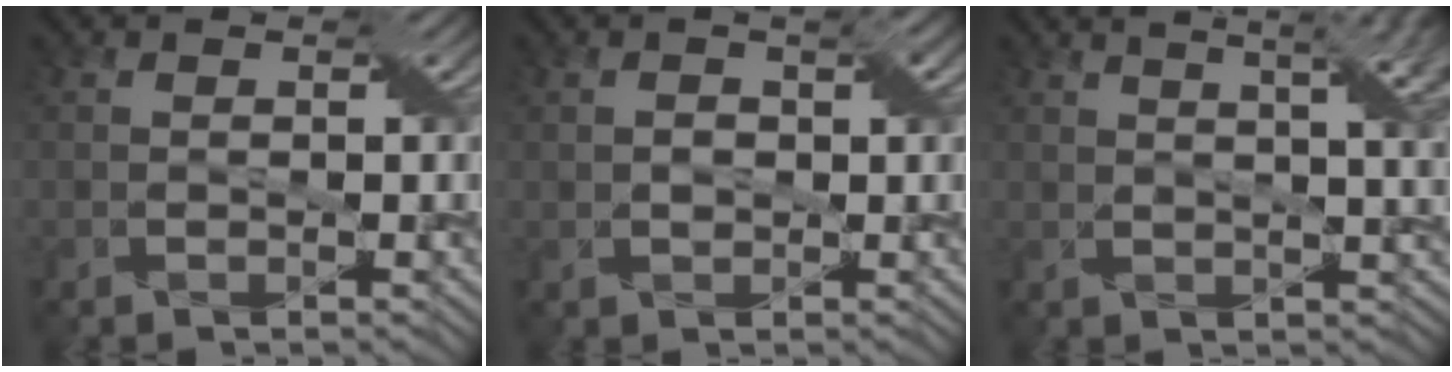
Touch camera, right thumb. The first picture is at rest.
{"total": 2.1, "force": [0.4, 1.2, 1.7], "torque": [-0.030, 0.005, 0.007]}
{"total": 11.0, "force": [5.5, 3.6, 8.9], "torque": [-0.102, 0.048, 0.055]}